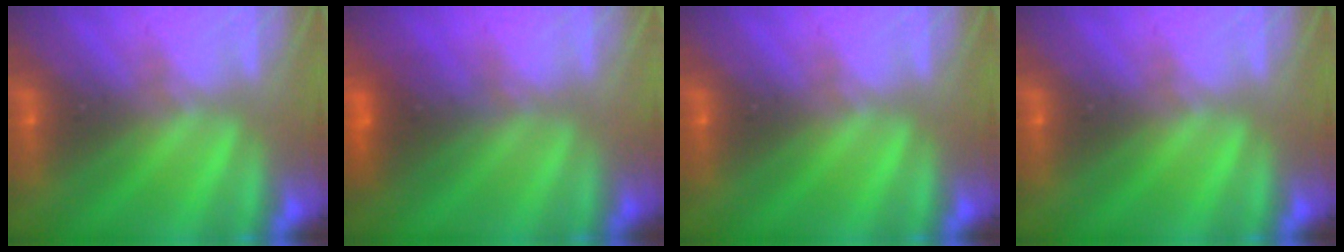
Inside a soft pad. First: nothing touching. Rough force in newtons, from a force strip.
{"total": 7.4}
{"total": 0.0}
{"total": 0.0}